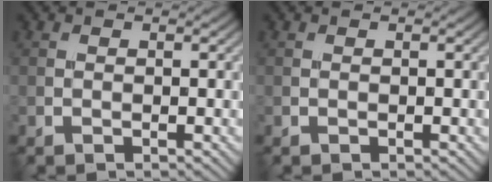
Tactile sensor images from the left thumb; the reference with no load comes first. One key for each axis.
{"total": 0.0}